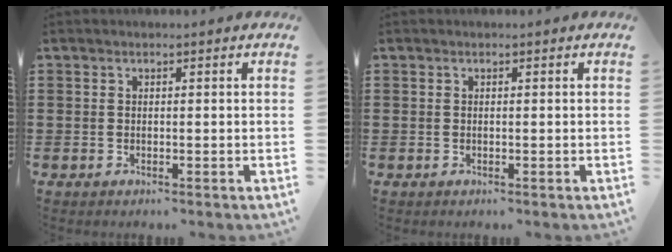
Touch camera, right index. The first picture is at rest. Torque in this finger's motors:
{"motor_torque": [2.14, 0.00, 0.04, 0.02]}